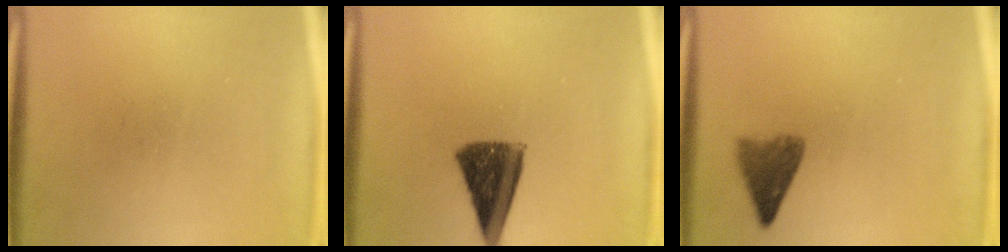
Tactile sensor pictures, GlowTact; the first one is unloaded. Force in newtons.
{"total": 10.0}
{"total": 3.8}